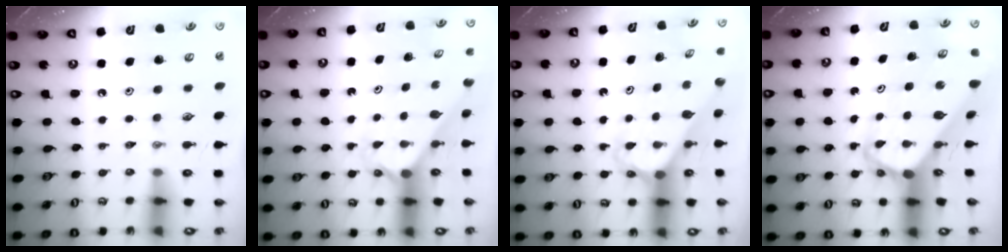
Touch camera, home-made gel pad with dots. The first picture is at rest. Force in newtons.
{"total": 1.8, "press": 1.8, "slide": 0.1}
{"total": 2.8, "press": 2.8, "slide": 0.2}
{"total": 6.4, "press": 6.4, "slide": 0.6}